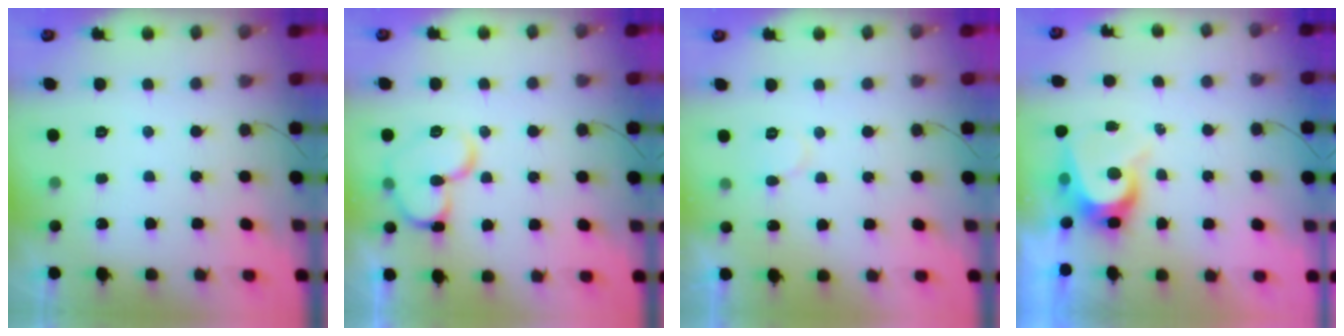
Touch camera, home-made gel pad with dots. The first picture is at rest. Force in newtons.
{"total": 13.1, "press": 13.1, "slide": 1.3}
{"total": 5.3, "press": 5.3, "slide": 0.6}
{"total": 7.5, "press": 7.4, "slide": 0.8}